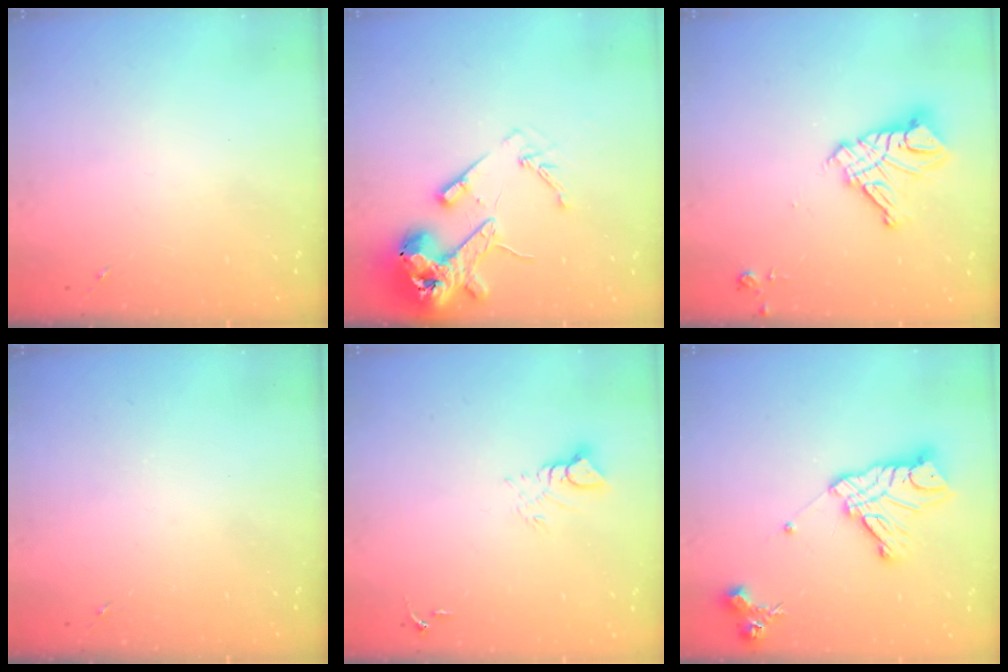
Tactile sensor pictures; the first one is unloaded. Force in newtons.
{"total": 14.8, "press": 14.6, "slide": 2.1}
{"total": 14.0, "press": 13.9, "slide": 1.5}
{"total": 0.0}
{"total": 5.3, "press": 5.3, "slide": 0.3}
{"total": 16.3, "press": 16.2, "slide": 1.4}